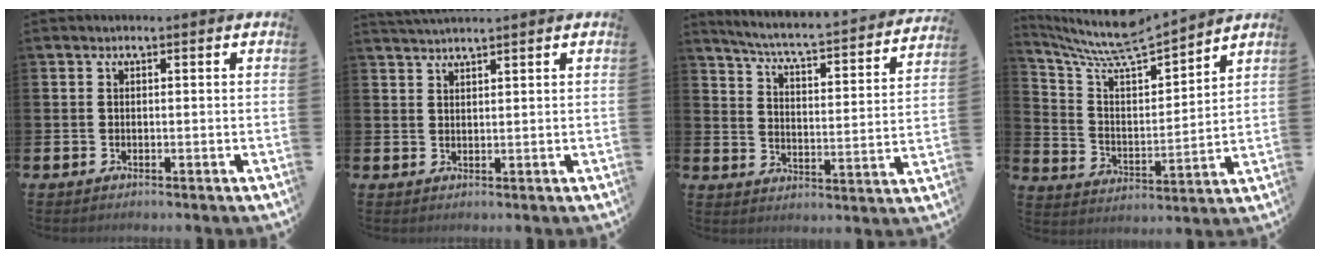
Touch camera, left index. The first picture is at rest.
{"total": 2.2, "force": [2.1, -0.2, 0.1], "torque": [-0.005, -0.006, 0.040]}
{"total": 5.2, "force": [4.9, 0.0, 1.8], "torque": [-0.061, -0.048, 0.075]}
{"total": 8.8, "force": [8.3, 0.9, 2.6], "torque": [-0.093, -0.068, 0.143]}